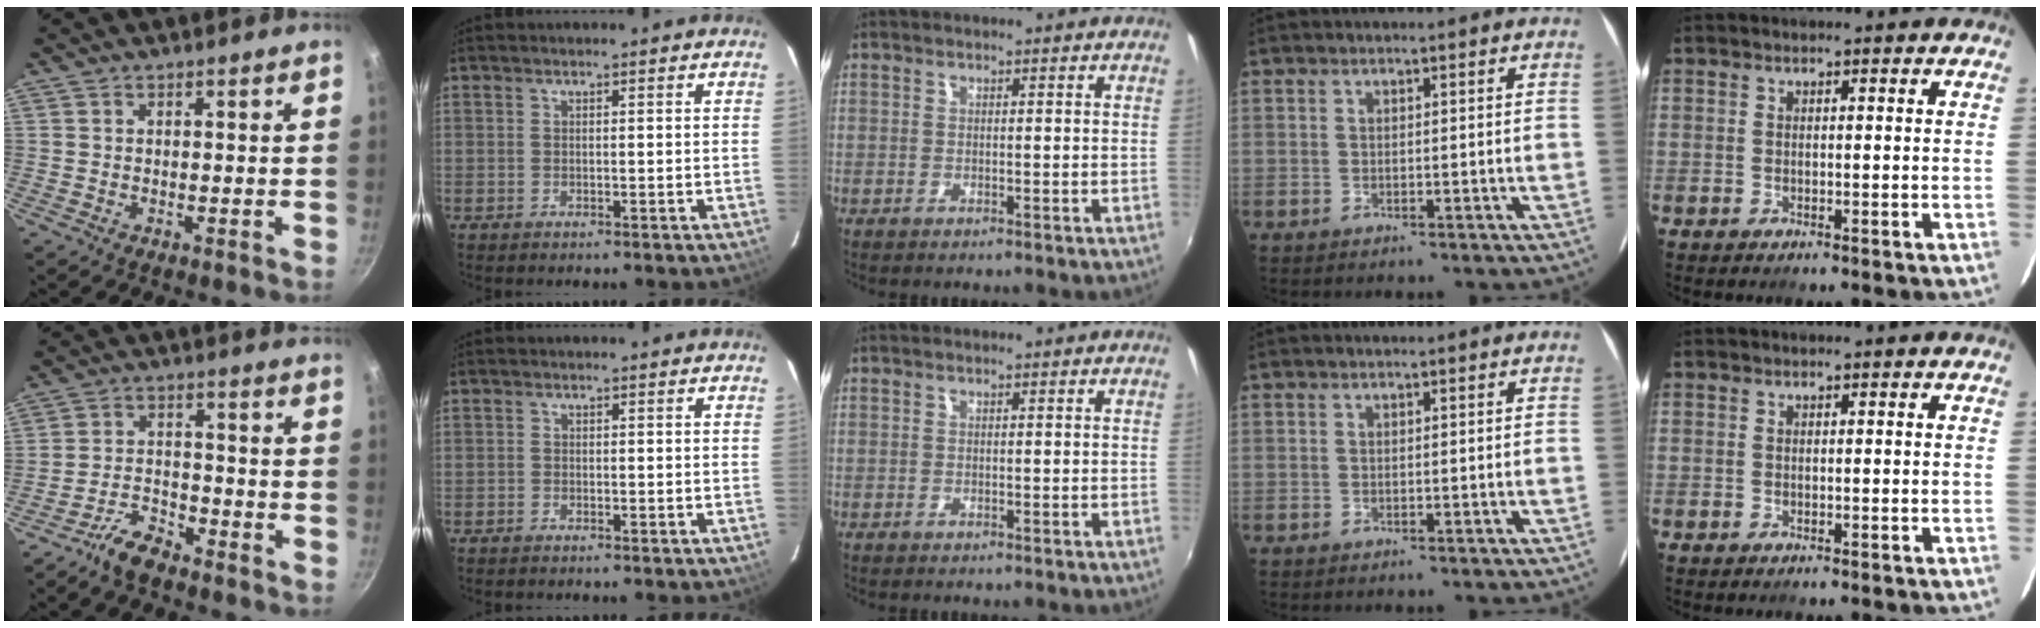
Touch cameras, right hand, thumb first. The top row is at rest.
{"thumb": {"total": 5.9, "force": [-4.8, 1.9, 2.7], "torque": [-0.051, 0.038, -0.097]}, "index": {"total": 0.8, "force": [-0.7, 0.3, 0.0], "torque": [-0.003, 0.001, -0.015]}}